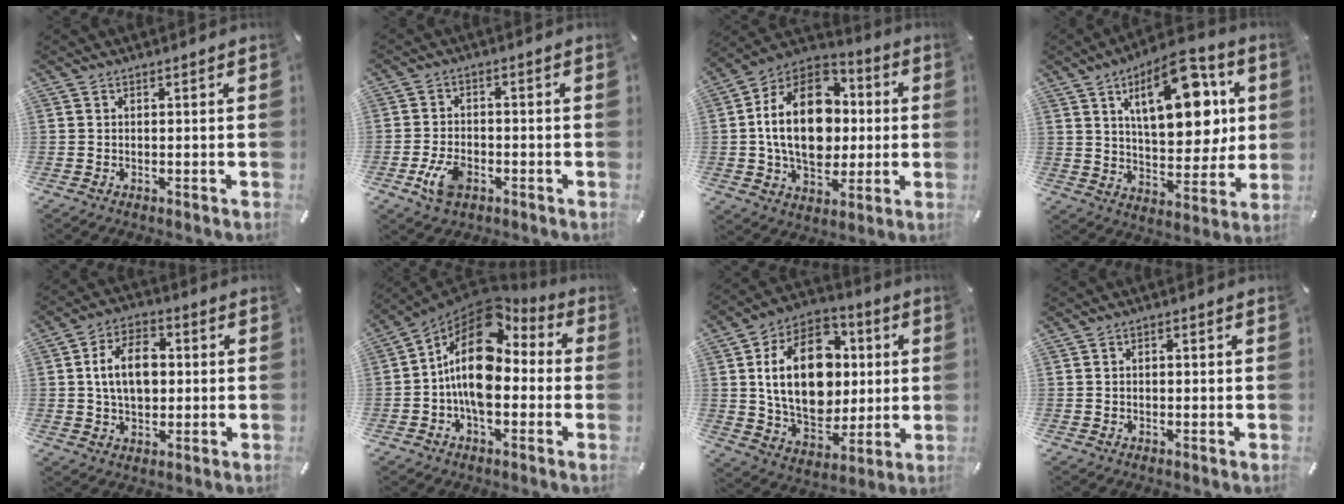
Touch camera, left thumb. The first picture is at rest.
{"total": 7.0, "force": [-2.9, 4.5, 4.5], "torque": [-0.102, 0.010, -0.055]}
{"total": 22.3, "force": [0.7, 16.1, 15.4], "torque": [-0.291, 0.012, 0.015]}
{"total": 19.9, "force": [8.3, 9.9, 15.1], "torque": [-0.213, -0.030, 0.134]}
{"total": 11.5, "force": [0.9, 8.1, 8.1], "torque": [-0.152, 0.008, 0.015]}
{"total": 16.2, "force": [1.0, 10.0, 12.6], "torque": [-0.235, -0.007, 0.015]}
{"total": 21.8, "force": [2.9, 15.8, 14.7], "torque": [-0.265, -0.002, 0.052]}
{"total": 1.5, "force": [-0.2, 1.1, 0.9], "torque": [-0.020, 0.006, -0.006]}